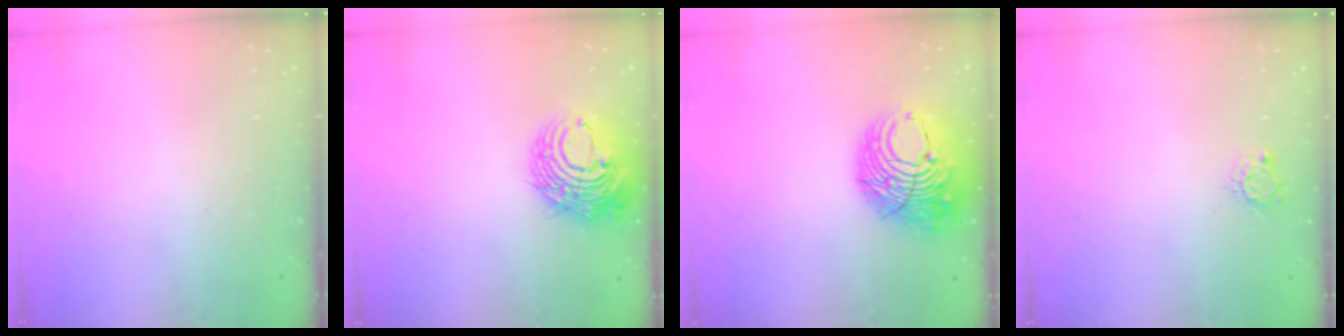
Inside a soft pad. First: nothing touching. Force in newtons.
{"total": 13.4, "press": 13.4, "slide": 1.5}
{"total": 13.6, "press": 13.5, "slide": 1.8}
{"total": 5.2, "press": 5.2, "slide": 0.4}